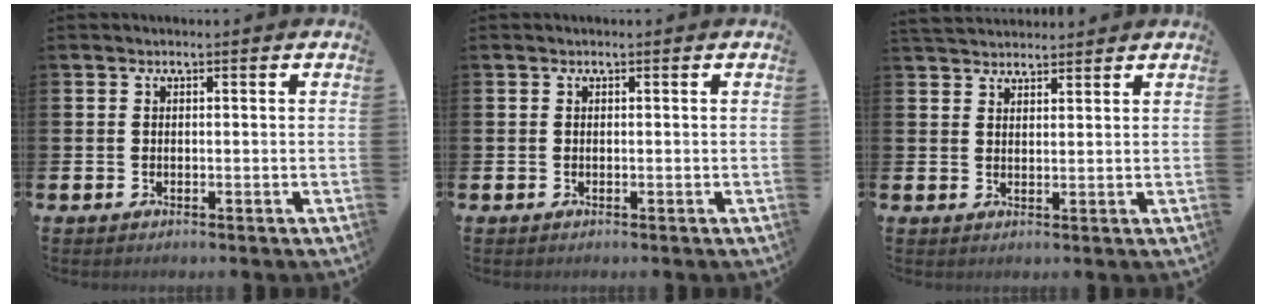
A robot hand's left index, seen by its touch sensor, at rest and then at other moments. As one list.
[{"total": 0.0}, {"total": 2.9, "force": [2.8, 0.7, 0.3], "torque": [-0.010, -0.011, 0.053]}]